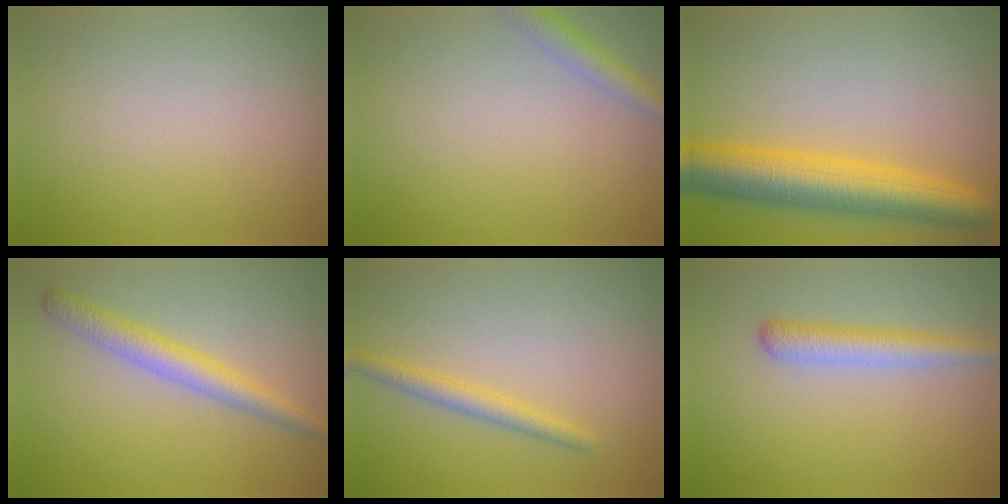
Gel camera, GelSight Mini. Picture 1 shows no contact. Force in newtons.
{"total": 2.3, "press": 2.3, "slide": 0.1}
{"total": 7.7, "press": 7.7, "slide": 0.3}
{"total": 3.4, "press": 3.4, "slide": 0.1}
{"total": 2.0, "press": 2.0, "slide": 0.1}
{"total": 2.9, "press": 2.9, "slide": 0.1}